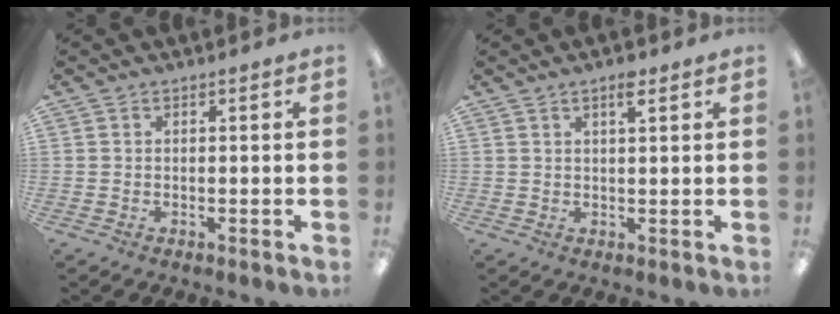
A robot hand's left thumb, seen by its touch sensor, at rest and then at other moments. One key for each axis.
{"total": 3.3, "fx": 2.2, "fy": 0.7, "fz": 2.3, "tx": -0.036, "ty": -0.005, "tz": 0.034}